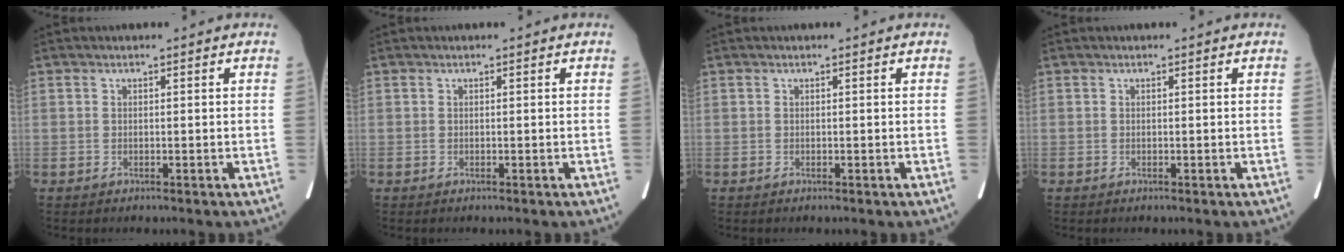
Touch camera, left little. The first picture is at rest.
{"total": 0.0}
{"total": 0.0}
{"total": 0.0}